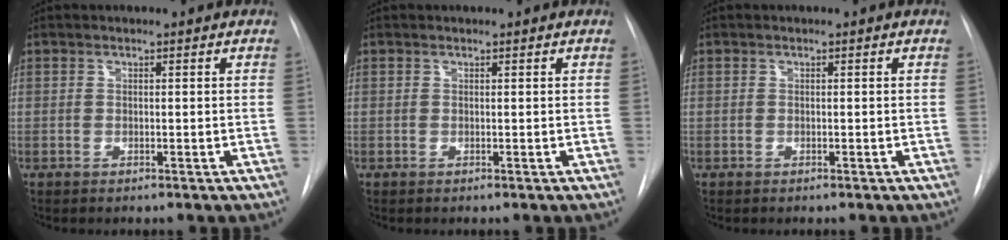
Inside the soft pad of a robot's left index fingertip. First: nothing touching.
{"total": 0.8, "force": [0.8, 0.1, 0.0], "torque": [-0.004, 0.010, 0.012]}
{"total": 0.0}